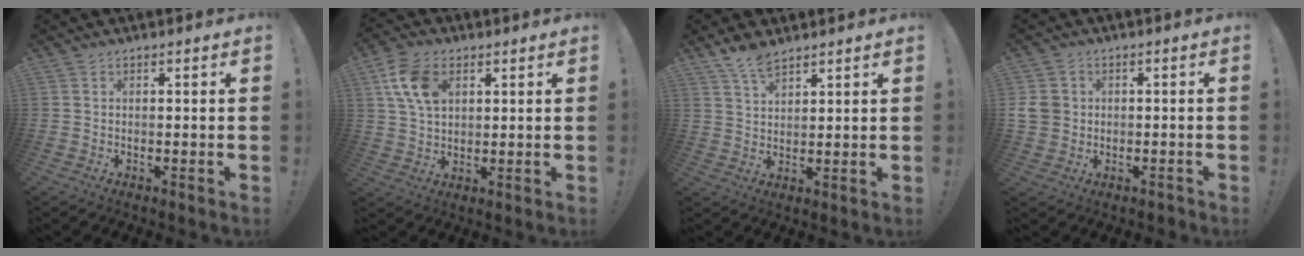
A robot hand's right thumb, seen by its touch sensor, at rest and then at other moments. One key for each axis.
{"total": 11.1, "fx": 4.3, "fy": 7.2, "fz": 7.2, "tx": -0.139, "ty": 0.000, "tz": 0.083}
{"total": 6.4, "fx": 5.0, "fy": 2.5, "fz": 3.0, "tx": -0.048, "ty": -0.028, "tz": 0.092}
{"total": 6.9, "fx": -0.1, "fy": 6.2, "fz": 3.0, "tx": -0.073, "ty": 0.014, "tz": 0.004}